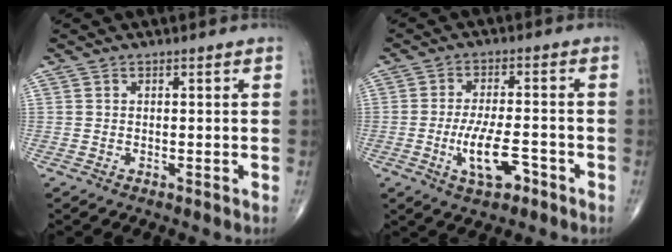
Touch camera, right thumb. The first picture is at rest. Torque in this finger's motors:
{"motor_torque": [2.31, 1.73, 1.09, -0.32, 0.42]}